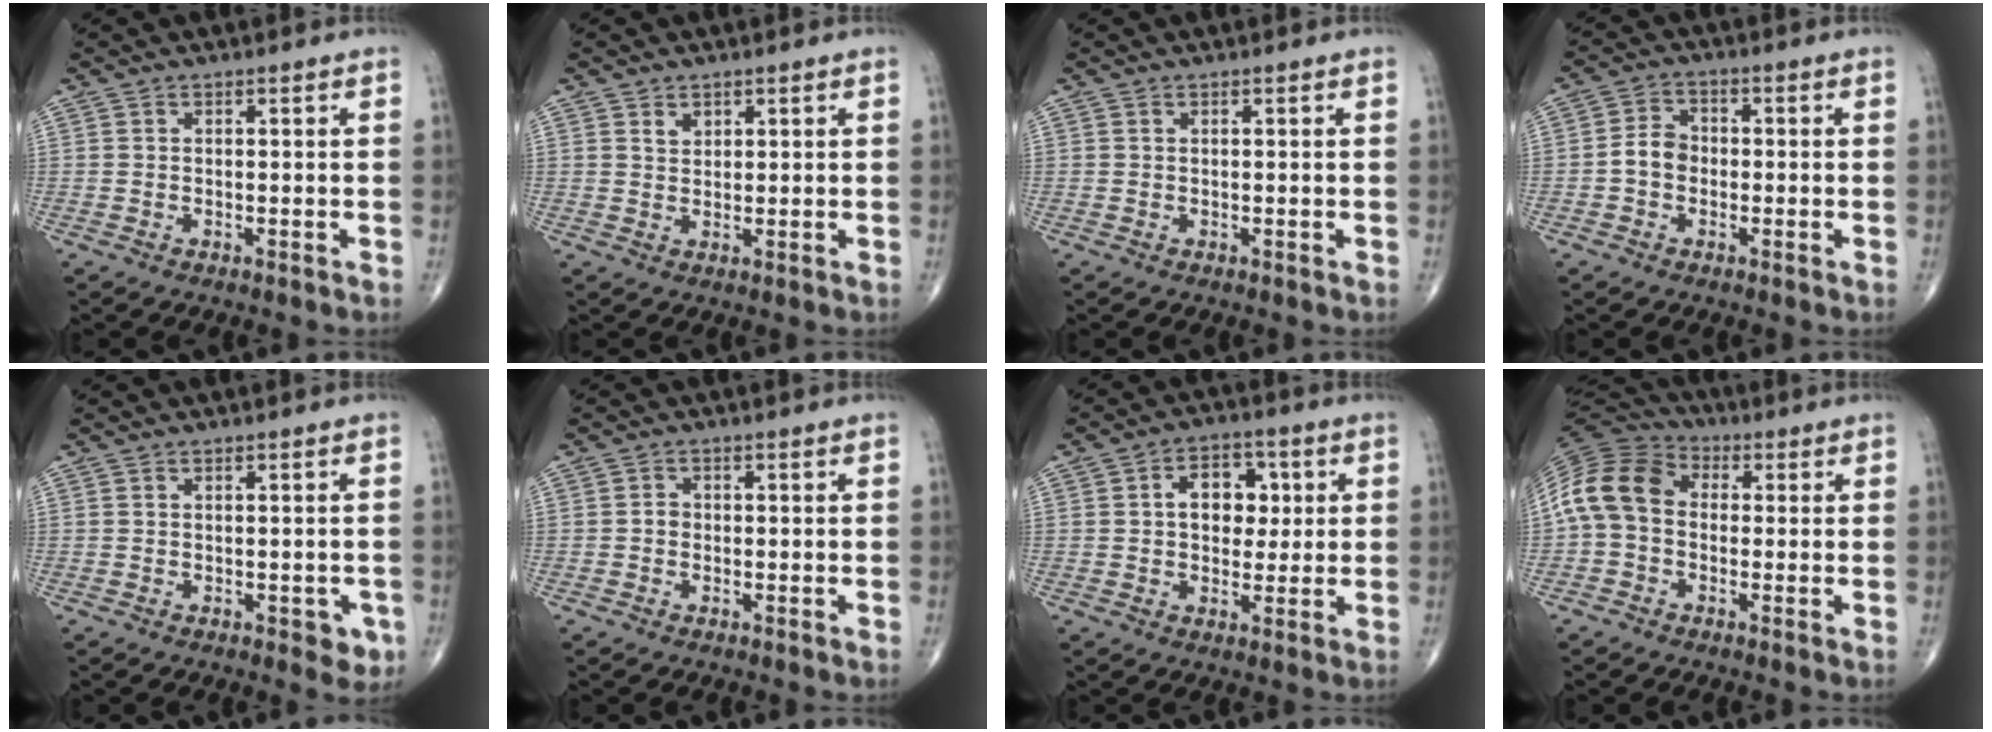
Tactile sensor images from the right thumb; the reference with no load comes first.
{"total": 2.1, "force": [1.2, 1.5, 0.8], "torque": [-0.004, -0.009, 0.021]}
{"total": 0.0}
{"total": 4.6, "force": [-0.9, 3.7, 2.6], "torque": [-0.036, 0.018, -0.026]}
{"total": 3.4, "force": [-1.1, 1.8, 2.7], "torque": [-0.013, -0.001, -0.009]}
{"total": 1.4, "force": [-0.3, 1.2, 0.6], "torque": [-0.003, 0.005, -0.007]}
{"total": 8.8, "force": [1.5, 6.2, 6.1], "torque": [-0.049, 0.009, 0.019]}
{"total": 11.4, "force": [-0.1, 8.7, 7.3], "torque": [-0.139, 0.033, -0.018]}